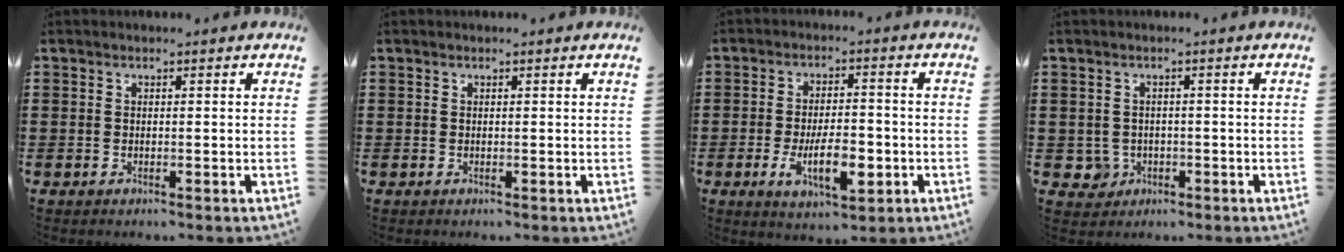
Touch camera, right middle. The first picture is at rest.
{"total": 0.0}
{"total": 8.3, "force": [-2.8, 3.6, 6.9], "torque": [-0.116, -0.010, -0.051]}
{"total": 2.3, "force": [-0.6, 2.1, 0.5], "torque": [-0.019, 0.003, -0.016]}